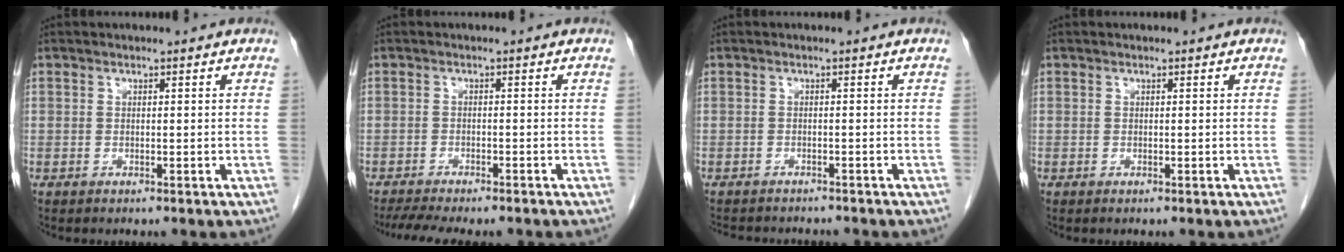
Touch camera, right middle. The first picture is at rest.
{"total": 9.4, "force": [-8.2, 1.7, 4.4], "torque": [-0.064, -0.006, -0.118]}
{"total": 7.1, "force": [-6.6, 1.8, 2.0], "torque": [-0.027, -0.003, -0.086]}
{"total": 0.0}